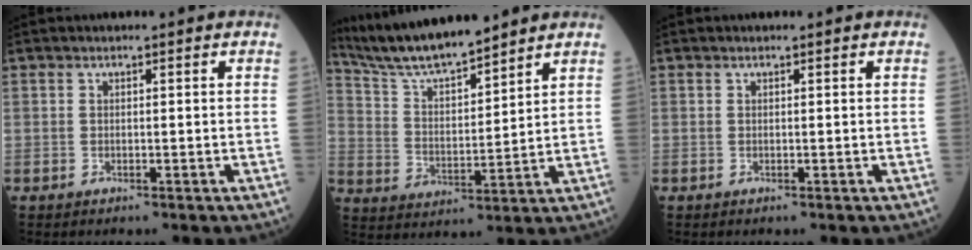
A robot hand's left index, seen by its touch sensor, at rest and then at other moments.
{"total": 12.4, "force": [11.3, 0.9, 4.9], "torque": [-0.101, 0.012, 0.213]}
{"total": 0.0}